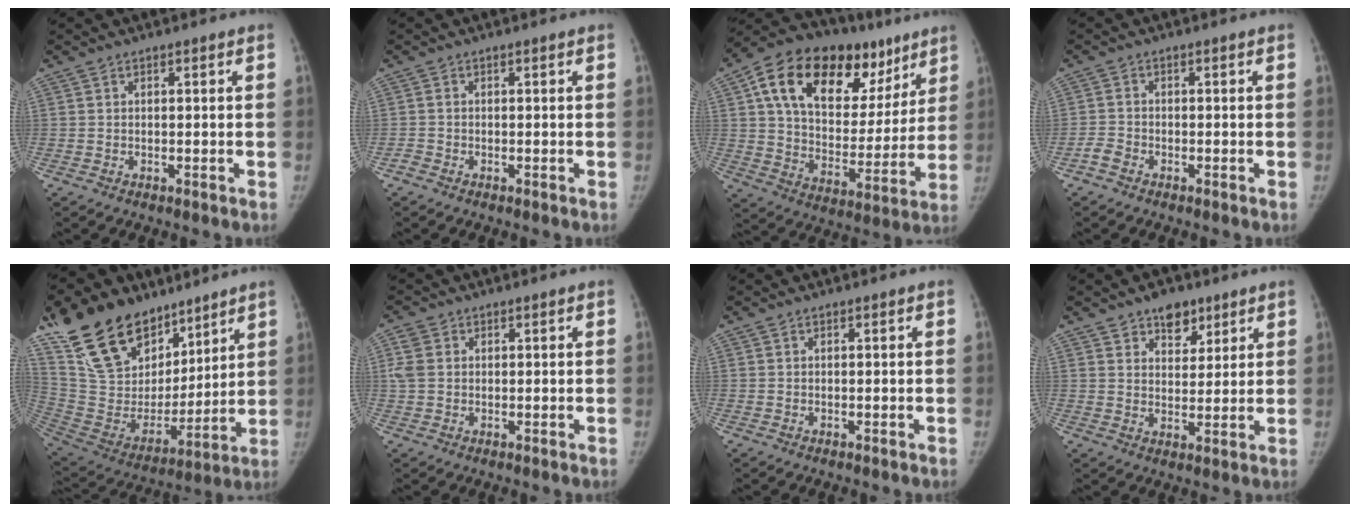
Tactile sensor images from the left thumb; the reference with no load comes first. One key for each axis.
{"total": 0.9, "fx": -0.8, "fy": 0.5, "fz": 0.2, "tx": -0.008, "ty": -0.001, "tz": -0.021}
{"total": 29.0, "fx": 13.8, "fy": 17.0, "fz": 19.0, "tx": -0.262, "ty": 0.016, "tz": 0.226}
{"total": 2.1, "fx": -1.5, "fy": 1.2, "fz": 0.8, "tx": -0.020, "ty": 0.007, "tz": -0.033}
{"total": 26.2, "fx": 17.7, "fy": 15.1, "fz": 12.2, "tx": -0.201, "ty": -0.047, "tz": 0.326}
{"total": 3.2, "fx": 0.6, "fy": 2.7, "fz": 1.7, "tx": -0.039, "ty": 0.003, "tz": 0.010}
{"total": 0.0}
{"total": 6.7, "fx": 4.3, "fy": 4.1, "fz": 3.0, "tx": -0.012, "ty": -0.024, "tz": 0.067}